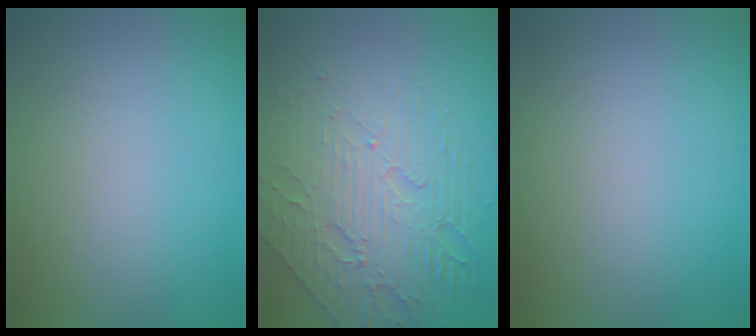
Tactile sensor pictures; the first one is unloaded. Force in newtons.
{"total": 8.4, "press": 5.6, "slide": 6.2}
{"total": 0.0}